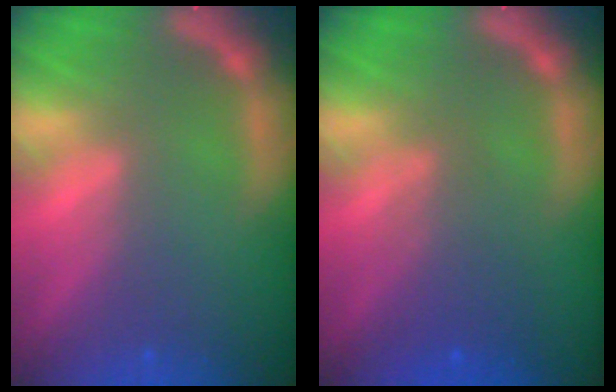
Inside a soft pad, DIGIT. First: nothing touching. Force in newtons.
{"total": 3.6}